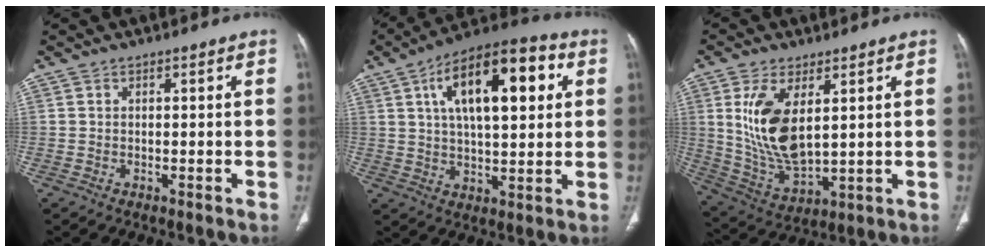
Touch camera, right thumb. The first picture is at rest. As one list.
[{"total": 19.6, "force": [6.0, 8.4, 16.6], "torque": [-0.240, 0.009, 0.088]}, {"total": 13.6, "force": [3.6, 6.5, 11.4], "torque": [-0.221, -0.024, 0.088]}]